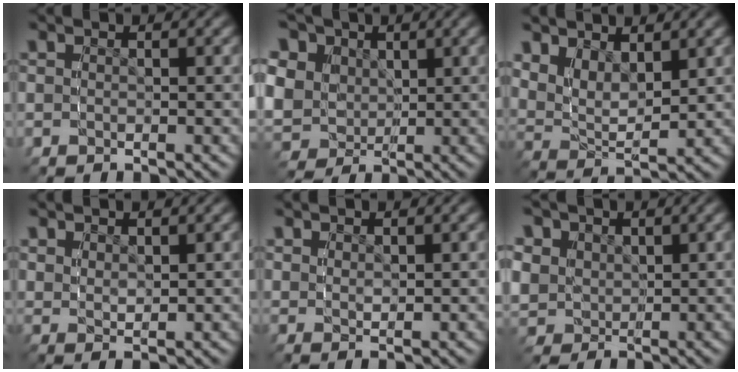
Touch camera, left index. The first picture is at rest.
{"total": 11.8, "force": [2.8, 10.1, 5.4], "torque": [-0.127, -0.025, 0.047]}
{"total": 5.2, "force": [2.9, 3.3, 2.9], "torque": [-0.072, -0.010, 0.049]}
{"total": 1.7, "force": [1.6, -0.3, 0.5], "torque": [-0.002, -0.003, 0.038]}
{"total": 1.4, "force": [1.3, -0.5, 0.3], "torque": [0.003, -0.002, 0.031]}
{"total": 7.5, "force": [2.2, 6.4, 3.3], "torque": [-0.079, -0.022, 0.048]}